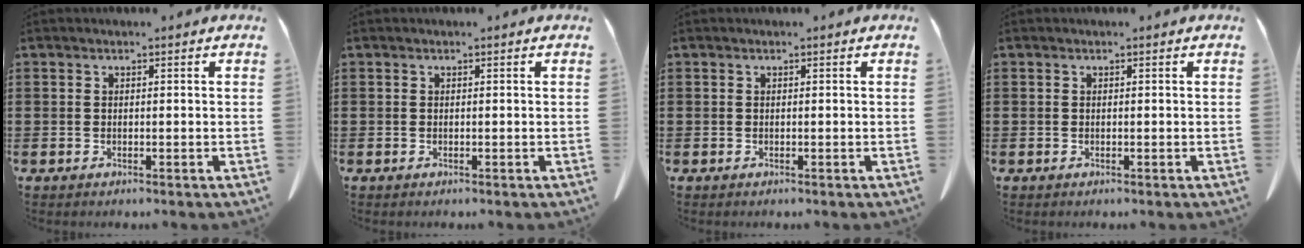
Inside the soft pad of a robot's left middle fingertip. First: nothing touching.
{"total": 0.0}
{"total": 0.0}
{"total": 0.0}